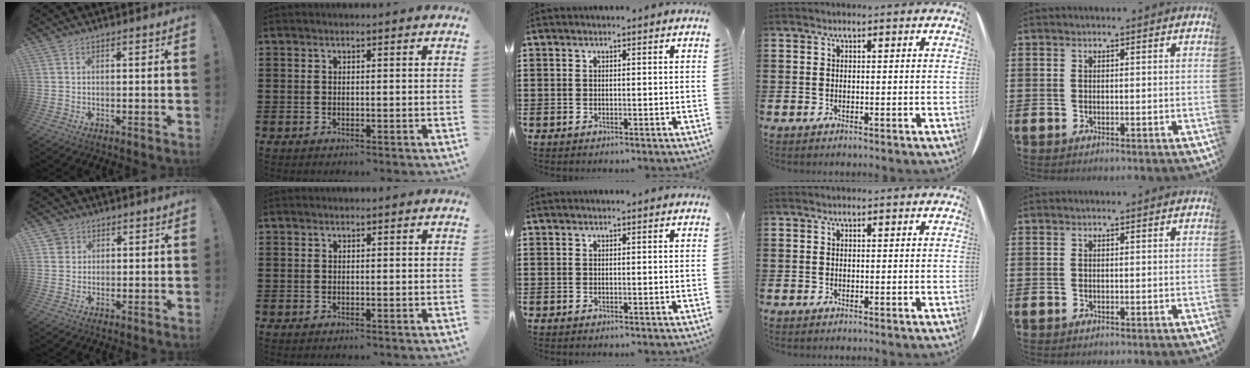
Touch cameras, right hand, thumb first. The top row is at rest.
{"thumb": {"total": 2.7, "force": [1.2, 2.4, 0.4], "torque": [-0.005, -0.003, 0.021]}}